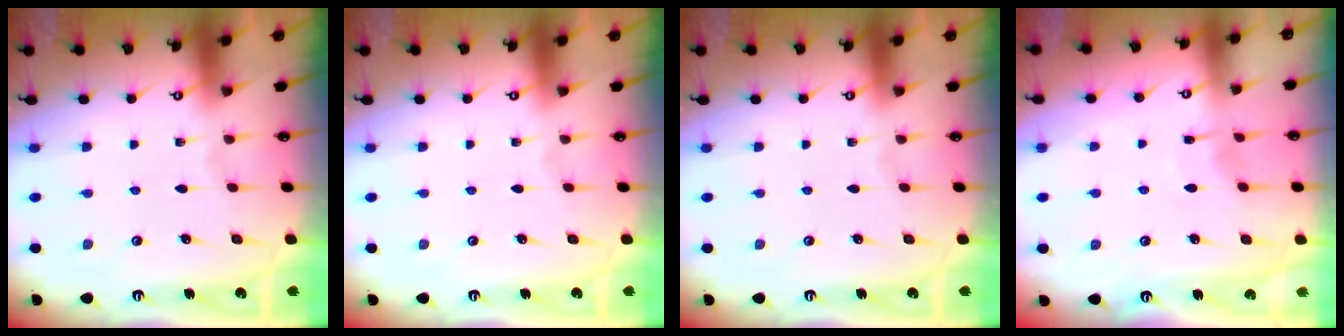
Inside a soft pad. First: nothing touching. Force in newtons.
{"total": 0.0}
{"total": 0.0}
{"total": 4.6, "press": 4.5, "slide": 0.6}